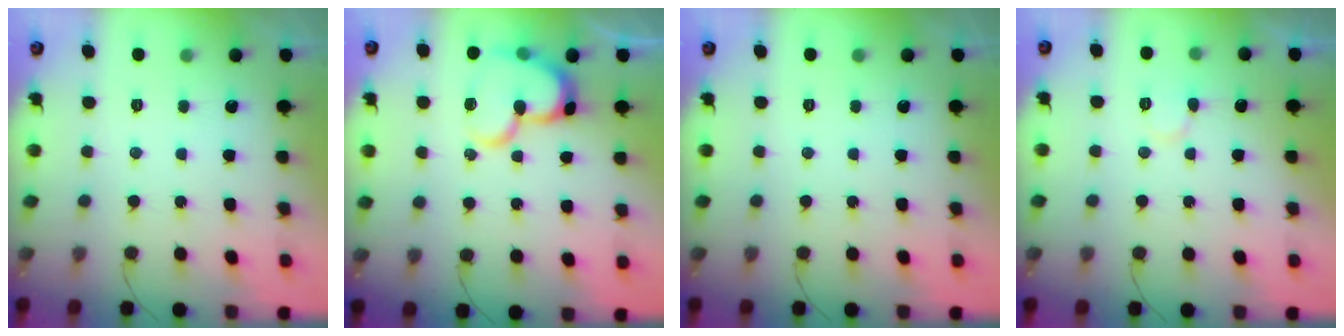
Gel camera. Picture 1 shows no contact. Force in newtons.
{"total": 16.3, "press": 16.2, "slide": 1.6}
{"total": 0.0}
{"total": 7.0, "press": 7.0, "slide": 0.4}